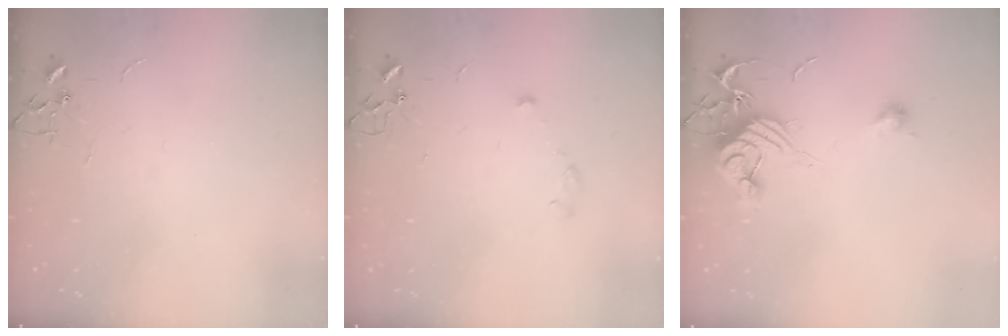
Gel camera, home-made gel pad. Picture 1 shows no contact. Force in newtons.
{"total": 4.0, "press": 3.7, "slide": 1.6}
{"total": 13.6, "press": 13.6, "slide": 0.8}